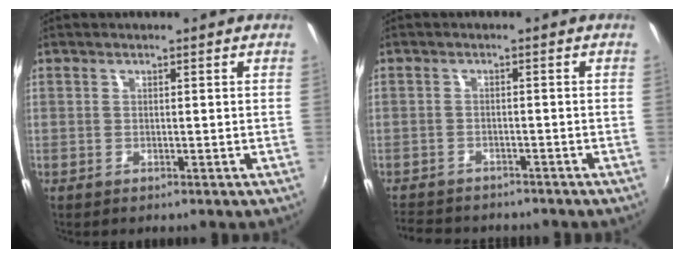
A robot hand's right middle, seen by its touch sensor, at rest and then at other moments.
{"total": 7.9, "force": [-7.1, 2.8, 2.3], "torque": [-0.067, -0.012, -0.111]}